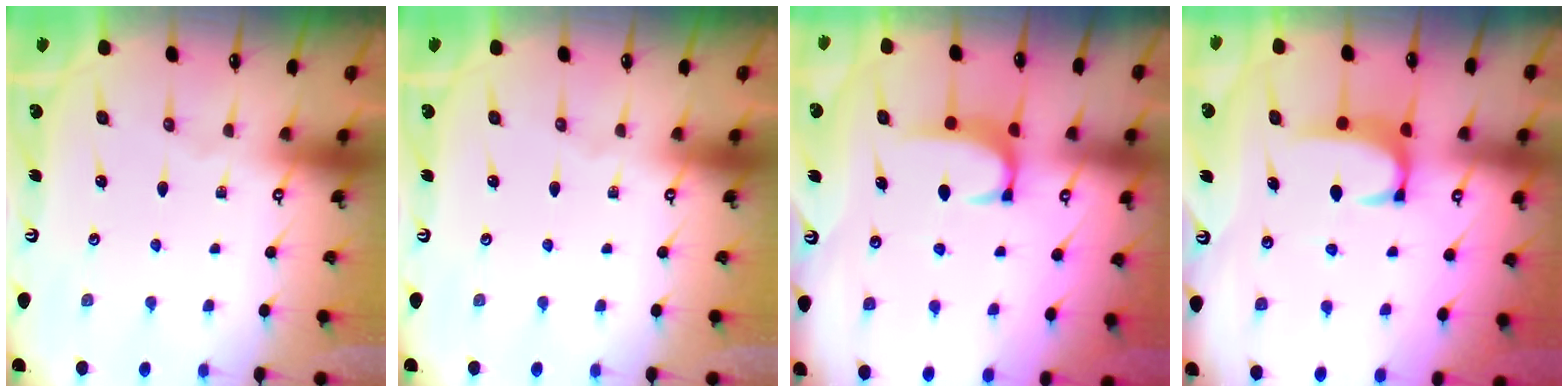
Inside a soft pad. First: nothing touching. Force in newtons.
{"total": 0.0}
{"total": 1.8, "press": 1.8, "slide": 0.5}
{"total": 1.9, "press": 1.8, "slide": 0.6}